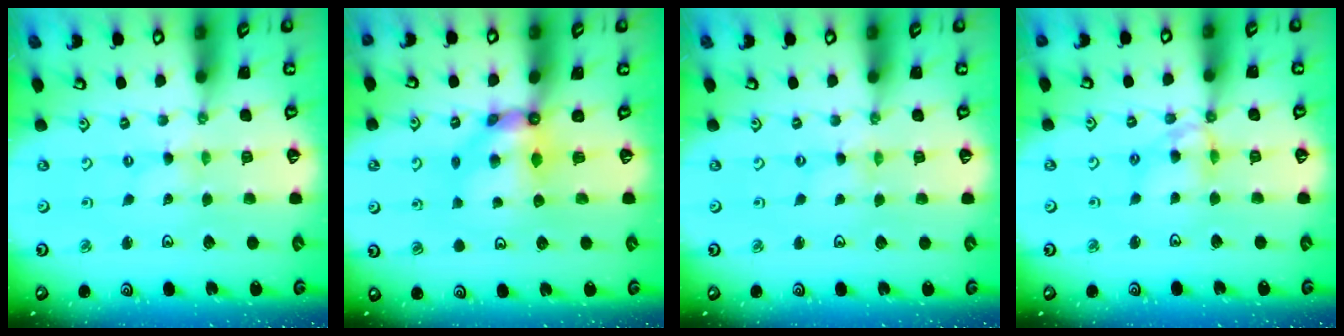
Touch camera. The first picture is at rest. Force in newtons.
{"total": 7.8, "press": 7.8, "slide": 0.5}
{"total": 0.0}
{"total": 9.0, "press": 9.0, "slide": 0.8}